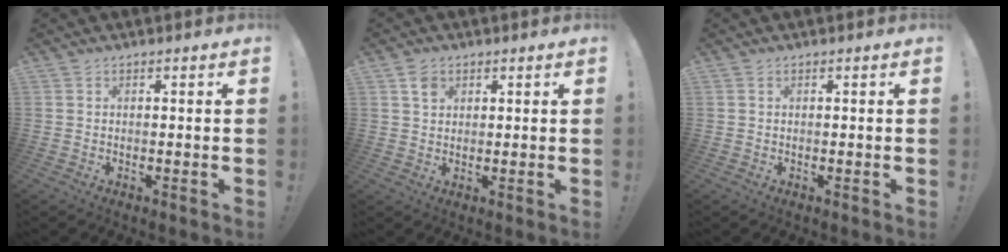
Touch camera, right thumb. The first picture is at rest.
{"total": 3.7, "force": [2.0, 2.6, 1.6], "torque": [-0.014, -0.006, 0.035]}
{"total": 0.0}